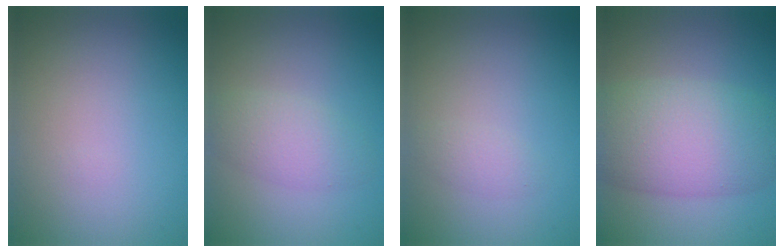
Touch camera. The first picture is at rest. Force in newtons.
{"total": 2.9, "press": 2.9, "slide": 0.1}
{"total": 1.1, "press": 1.1, "slide": 0.0}
{"total": 8.6, "press": 8.6, "slide": 0.3}